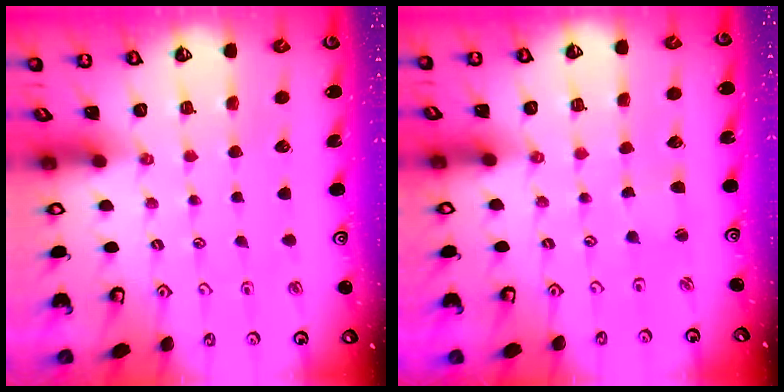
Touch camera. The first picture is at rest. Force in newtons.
{"total": 1.8, "press": 1.8, "slide": 0.3}